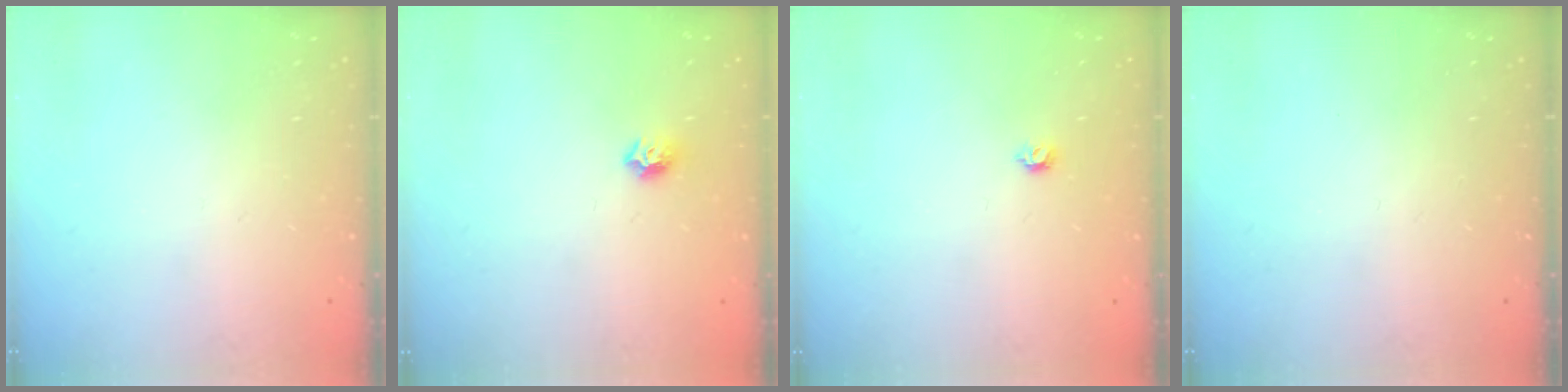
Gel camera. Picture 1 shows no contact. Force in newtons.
{"total": 6.4, "press": 6.4, "slide": 0.8}
{"total": 4.1, "press": 4.0, "slide": 0.8}
{"total": 0.0}